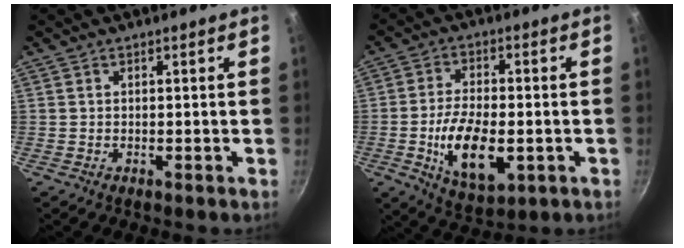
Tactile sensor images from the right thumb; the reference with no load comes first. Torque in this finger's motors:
{"motor_torque": [-0.29, 0.70, 0.09, -0.16, 0.17]}